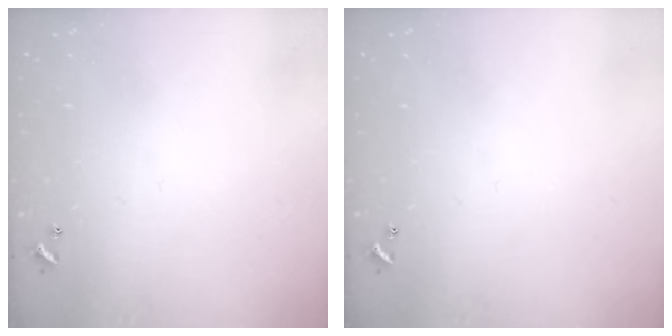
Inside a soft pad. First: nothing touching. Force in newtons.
{"total": 0.0}